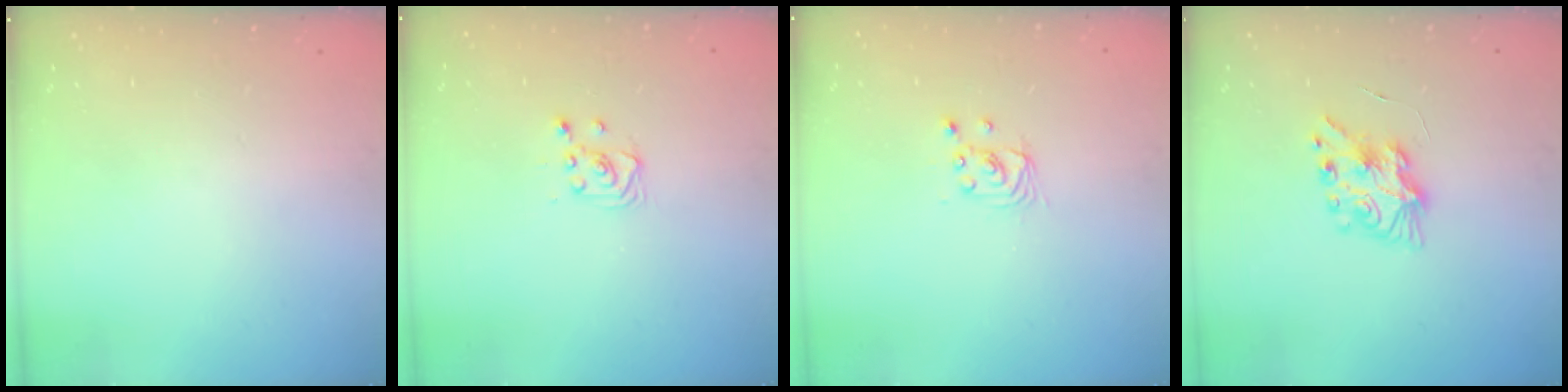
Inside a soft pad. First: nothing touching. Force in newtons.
{"total": 2.9, "press": 2.9, "slide": 0.4}
{"total": 2.5, "press": 2.5, "slide": 0.1}
{"total": 8.8, "press": 8.8, "slide": 0.3}